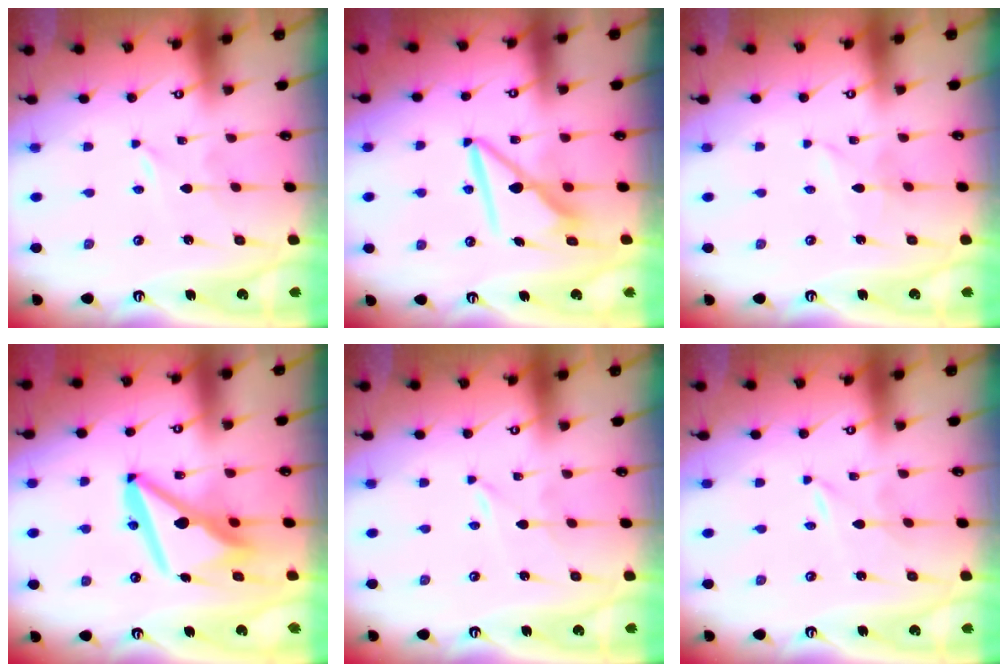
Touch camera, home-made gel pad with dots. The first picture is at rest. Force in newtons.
{"total": 8.7, "press": 8.7, "slide": 0.8}
{"total": 1.8, "press": 1.8, "slide": 0.2}
{"total": 13.7, "press": 13.6, "slide": 1.3}
{"total": 0.0}
{"total": 0.0}